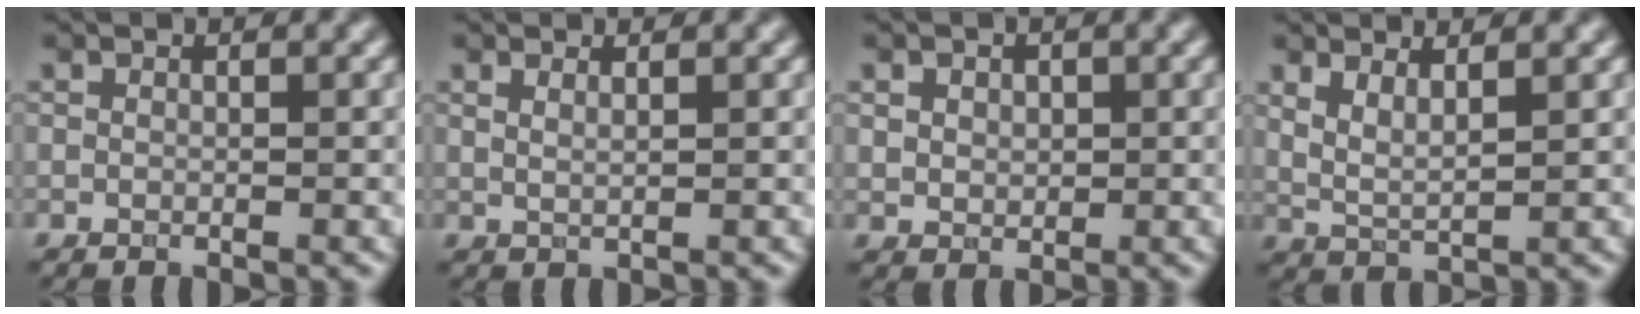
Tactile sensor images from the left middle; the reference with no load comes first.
{"total": 1.1, "force": [0.8, 0.4, 0.7], "torque": [-0.011, -0.002, 0.013]}
{"total": 2.6, "force": [1.1, 2.0, 1.2], "torque": [-0.033, 0.009, 0.021]}
{"total": 2.7, "force": [1.8, 0.8, 1.8], "torque": [-0.035, -0.007, 0.036]}